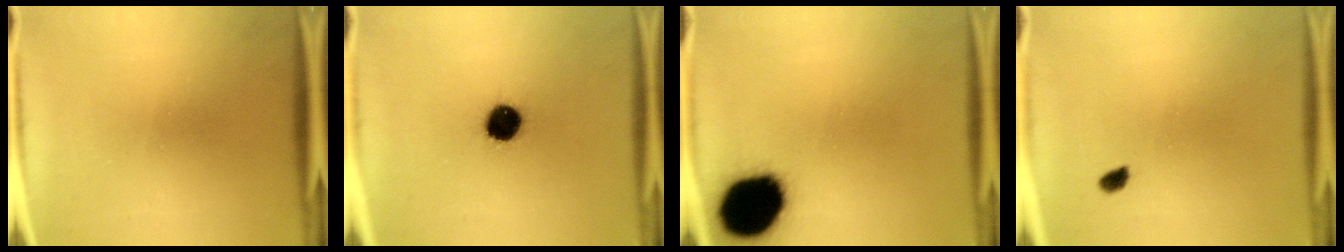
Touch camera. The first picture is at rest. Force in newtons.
{"total": 9.2}
{"total": 18.7}
{"total": 1.5}